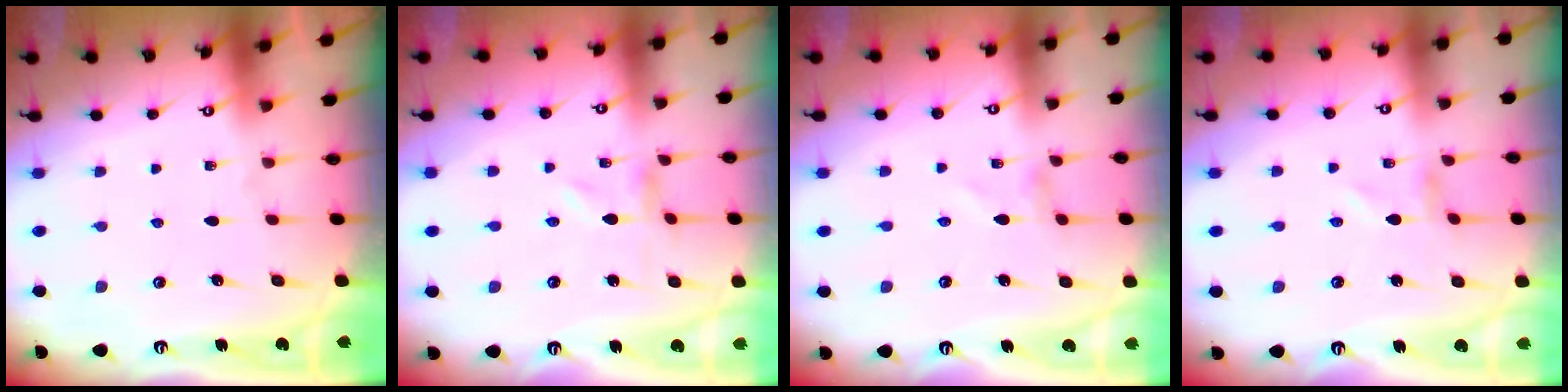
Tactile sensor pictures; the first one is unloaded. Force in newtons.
{"total": 0.0}
{"total": 1.3, "press": 1.3, "slide": 0.0}
{"total": 1.0, "press": 1.0, "slide": 0.1}